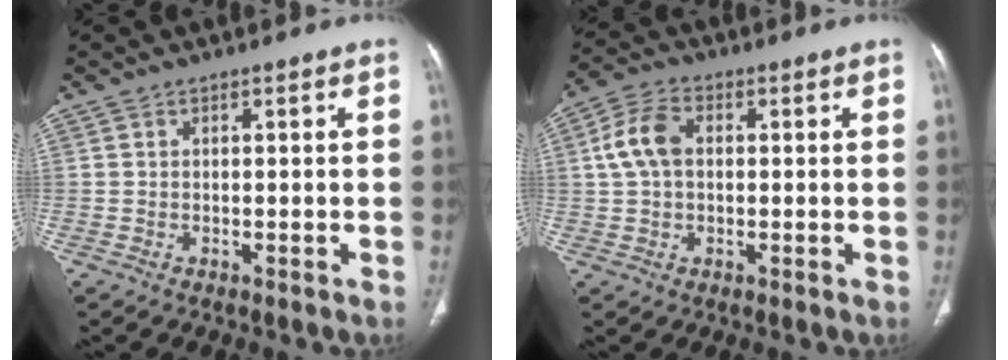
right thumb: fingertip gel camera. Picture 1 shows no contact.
{"total": 7.5, "force": [1.0, 5.0, 5.5], "torque": [-0.113, 0.021, 0.016]}